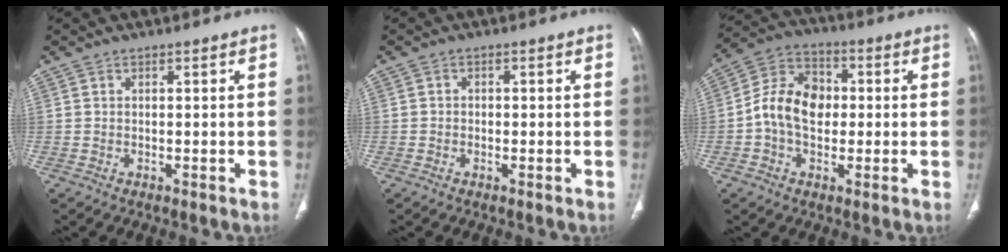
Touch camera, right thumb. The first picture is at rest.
{"total": 0.9, "force": [-0.4, 0.8, 0.1], "torque": [0.009, 0.005, -0.013]}
{"total": 11.4, "force": [-0.4, 8.3, 7.7], "torque": [-0.123, 0.031, -0.016]}